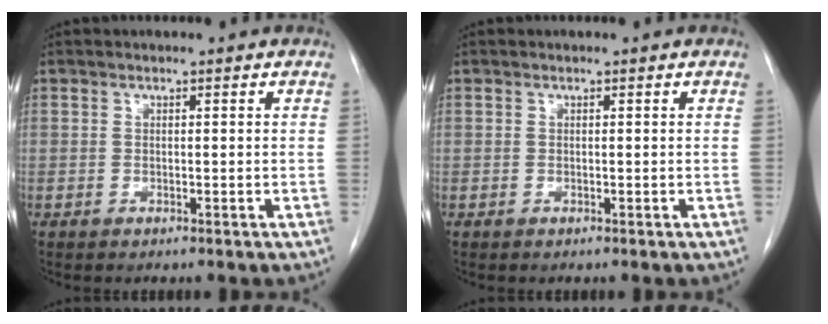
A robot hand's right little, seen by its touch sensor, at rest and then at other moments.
{"total": 0.0}